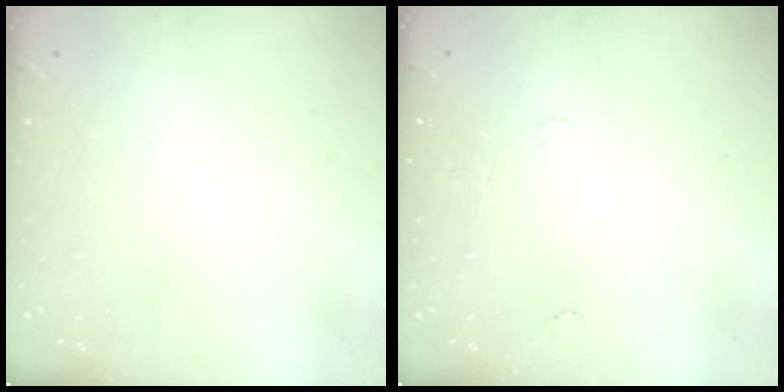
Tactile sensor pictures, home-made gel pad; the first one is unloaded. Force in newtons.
{"total": 5.1, "press": 5.1, "slide": 0.5}